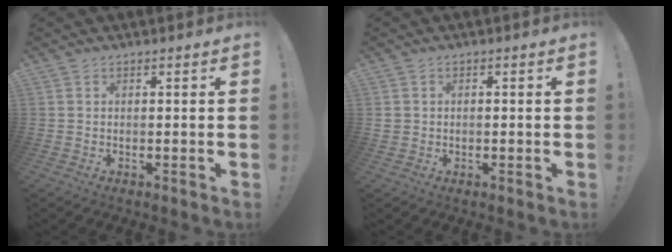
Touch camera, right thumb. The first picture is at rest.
{"total": 1.7, "force": [-0.4, 1.5, 0.8], "torque": [-0.019, 0.008, -0.006]}